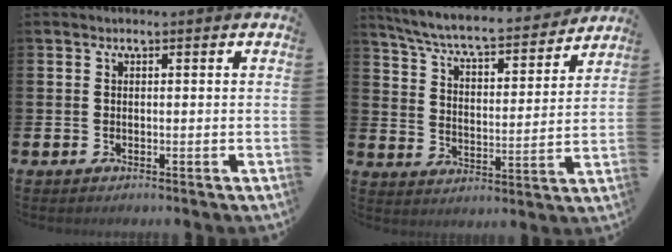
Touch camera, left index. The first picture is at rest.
{"total": 7.1, "force": [6.6, 0.9, 2.6], "torque": [-0.082, -0.049, 0.109]}